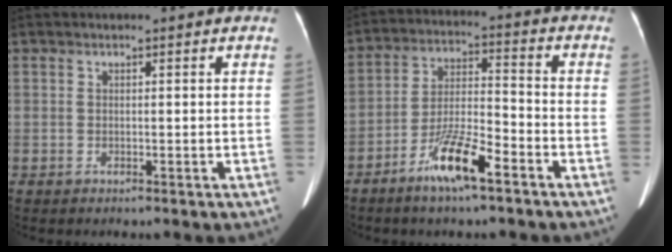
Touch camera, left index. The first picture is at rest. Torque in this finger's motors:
{"motor_torque": [0.93, 1.21, 0.15, 0.03]}